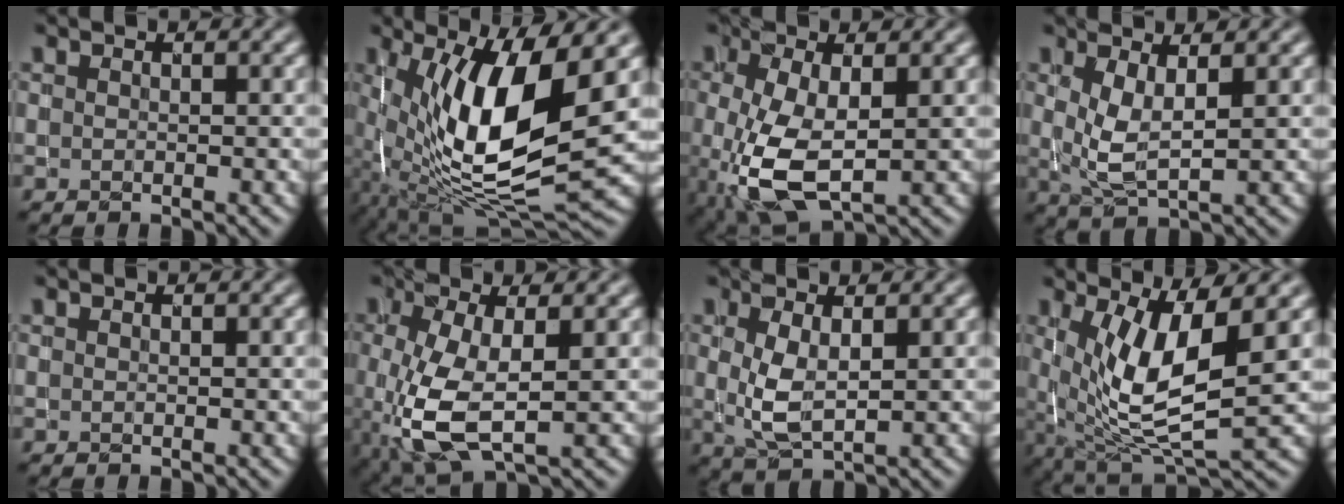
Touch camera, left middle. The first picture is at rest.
{"total": 13.0, "force": [1.3, 4.8, 12.0], "torque": [-0.226, -0.016, 0.027]}
{"total": 6.4, "force": [-1.2, 3.0, 5.5], "torque": [-0.132, -0.010, -0.015]}
{"total": 3.0, "force": [0.8, 1.0, 2.7], "torque": [-0.060, -0.009, 0.023]}
{"total": 0.0}
{"total": 6.6, "force": [-1.3, 2.9, 5.8], "torque": [-0.140, -0.011, -0.017]}
{"total": 3.2, "force": [0.5, 1.4, 2.8], "torque": [-0.064, -0.003, 0.015]}
{"total": 8.4, "force": [1.1, 3.1, 7.8], "torque": [-0.150, -0.014, 0.029]}